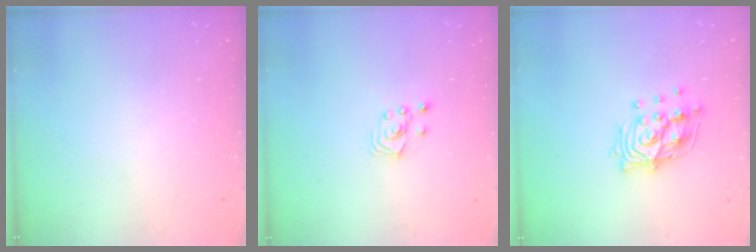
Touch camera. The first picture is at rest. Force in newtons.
{"total": 2.1, "press": 2.1, "slide": 0.3}
{"total": 12.7, "press": 12.7, "slide": 1.3}